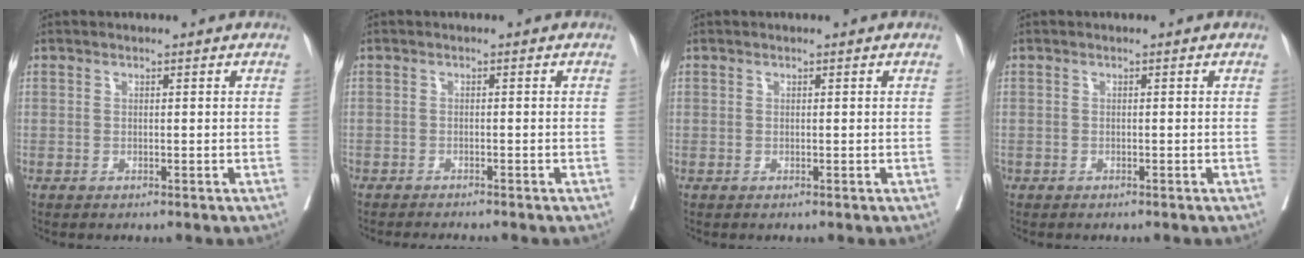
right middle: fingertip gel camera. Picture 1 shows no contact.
{"total": 4.9, "force": [-4.5, 0.2, 1.9], "torque": [-0.016, -0.009, -0.066]}
{"total": 0.0}
{"total": 0.9, "force": [-0.8, 0.3, 0.2], "torque": [-0.008, -0.001, -0.016]}